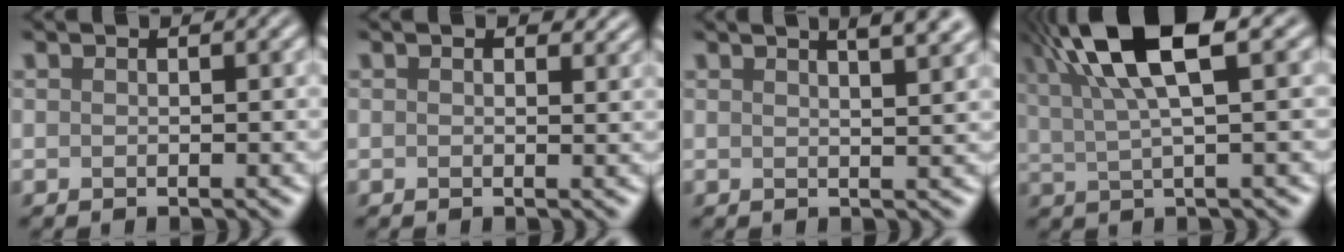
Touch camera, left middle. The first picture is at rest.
{"total": 1.3, "force": [0.8, 0.6, 0.8], "torque": [-0.008, -0.001, 0.011]}
{"total": 5.9, "force": [3.7, 2.4, 4.0], "torque": [-0.020, 0.039, 0.020]}
{"total": 9.5, "force": [4.4, 2.7, 8.1], "torque": [-0.153, 0.019, 0.078]}